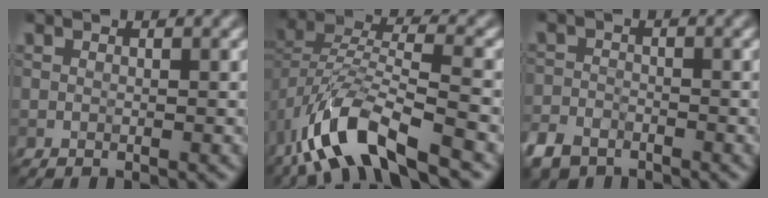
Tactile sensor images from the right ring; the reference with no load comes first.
{"total": 9.7, "force": [-5.8, 3.6, 6.9], "torque": [-0.138, 0.003, -0.115]}
{"total": 3.0, "force": [-2.4, 1.6, 0.7], "torque": [-0.014, -0.004, -0.055]}